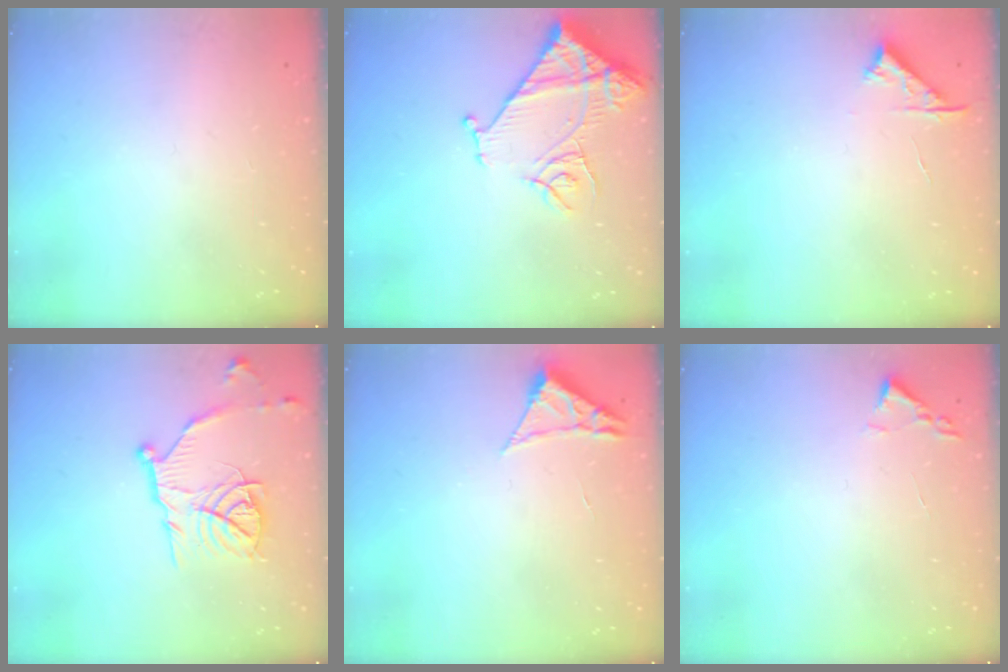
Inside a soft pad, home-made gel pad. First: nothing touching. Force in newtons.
{"total": 13.0, "press": 13.0, "slide": 1.1}
{"total": 4.7, "press": 4.6, "slide": 0.6}
{"total": 14.6, "press": 14.5, "slide": 1.3}
{"total": 2.3, "press": 2.3, "slide": 0.4}
{"total": 1.8, "press": 1.7, "slide": 0.2}